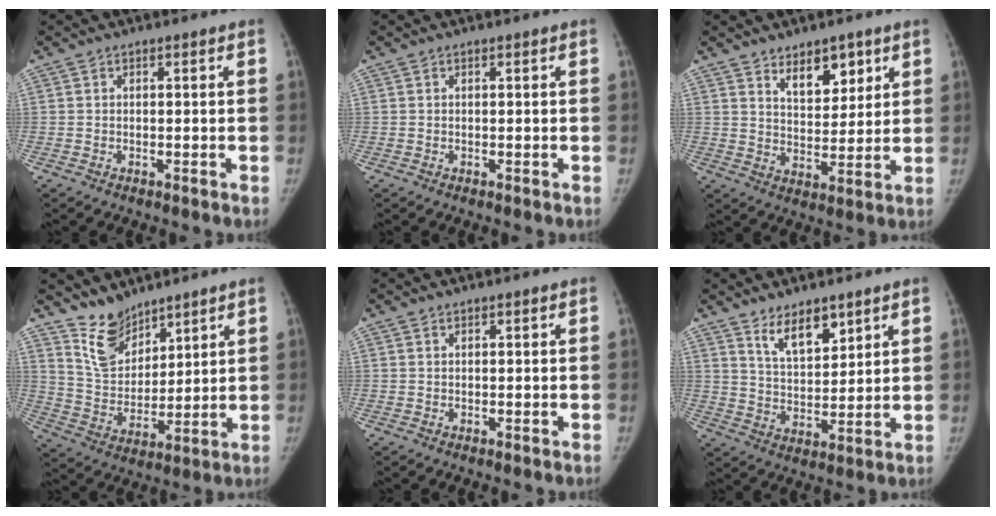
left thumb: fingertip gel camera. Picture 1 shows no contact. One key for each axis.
{"total": 0.0}
{"total": 8.2, "fx": 4.9, "fy": 4.5, "fz": 4.8, "tx": -0.035, "ty": -0.036, "tz": 0.082}
{"total": 8.8, "fx": 7.3, "fy": 4.3, "fz": 2.1, "tx": -0.011, "ty": -0.062, "tz": 0.155}
{"total": 0.0}
{"total": 8.3, "fx": 5.6, "fy": 3.7, "fz": 4.9, "tx": -0.053, "ty": -0.048, "tz": 0.102}